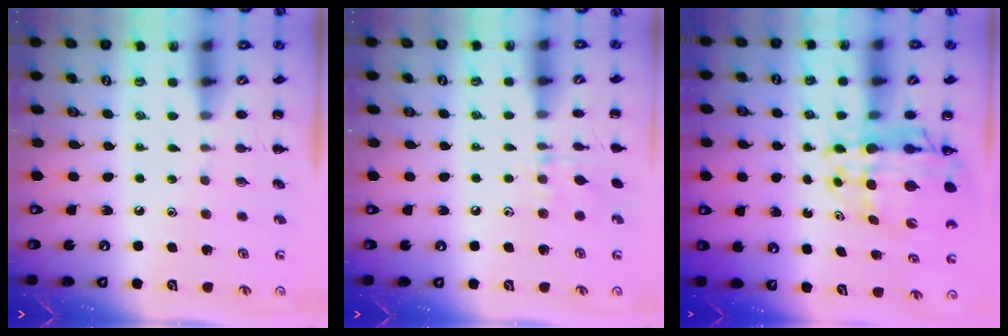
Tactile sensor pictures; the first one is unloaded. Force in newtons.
{"total": 5.9, "press": 5.8, "slide": 1.2}
{"total": 12.7, "press": 12.2, "slide": 3.5}